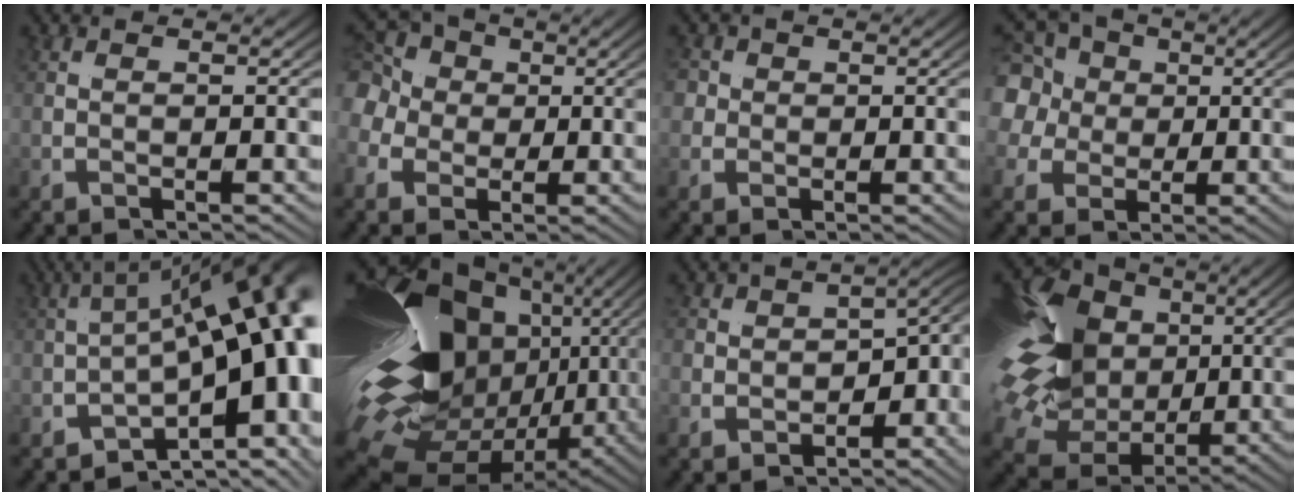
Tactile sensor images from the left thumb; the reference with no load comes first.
{"total": 9.8, "force": [3.4, 7.1, 5.7], "torque": [-0.102, 0.008, 0.047]}
{"total": 2.2, "force": [0.7, 2.1, -0.2], "torque": [-0.003, -0.012, 0.022]}
{"total": 12.1, "force": [5.1, 9.1, 6.3], "torque": [-0.112, 0.008, 0.071]}
{"total": 13.9, "force": [0.6, 6.3, 12.4], "torque": [-0.141, 0.040, -0.024]}
{"total": 25.8, "force": [-1.4, 13.8, 21.8], "torque": [-0.361, -0.010, -0.012]}
{"total": 5.7, "force": [-1.6, 4.2, 3.6], "torque": [-0.055, -0.028, -0.005]}
{"total": 20.0, "force": [2.0, 14.0, 14.1], "torque": [-0.256, 0.010, 0.013]}